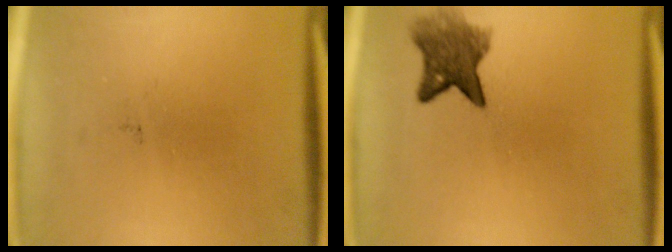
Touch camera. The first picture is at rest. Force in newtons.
{"total": 5.7}